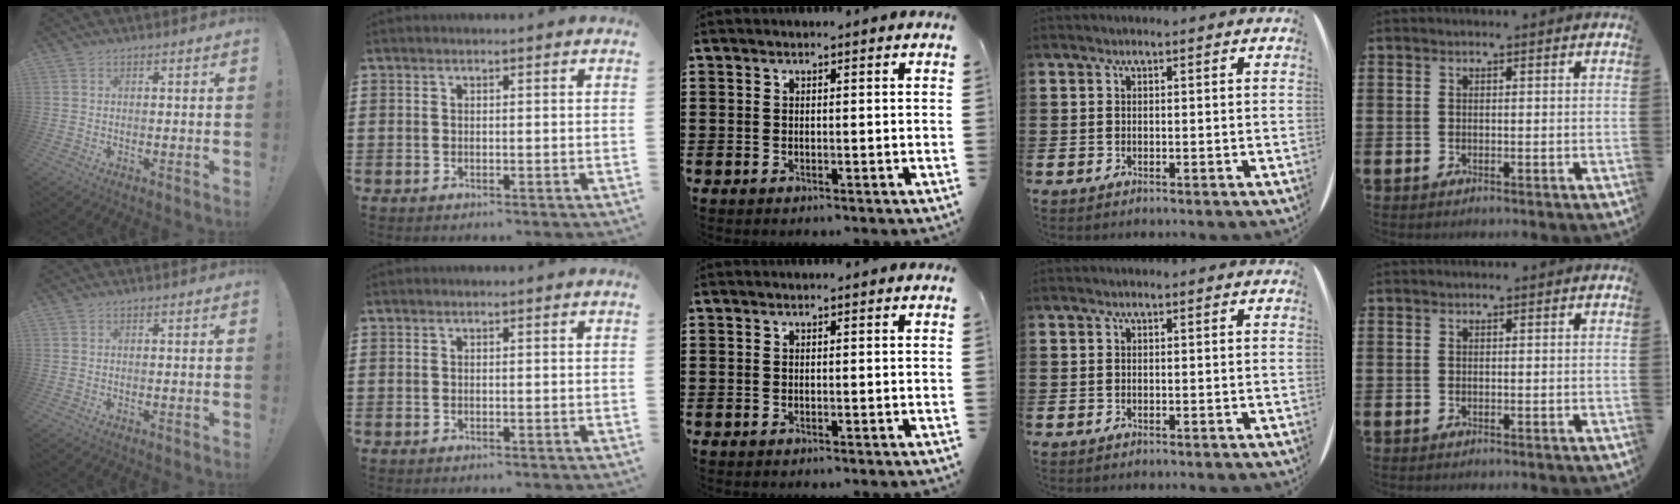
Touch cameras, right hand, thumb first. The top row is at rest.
{}